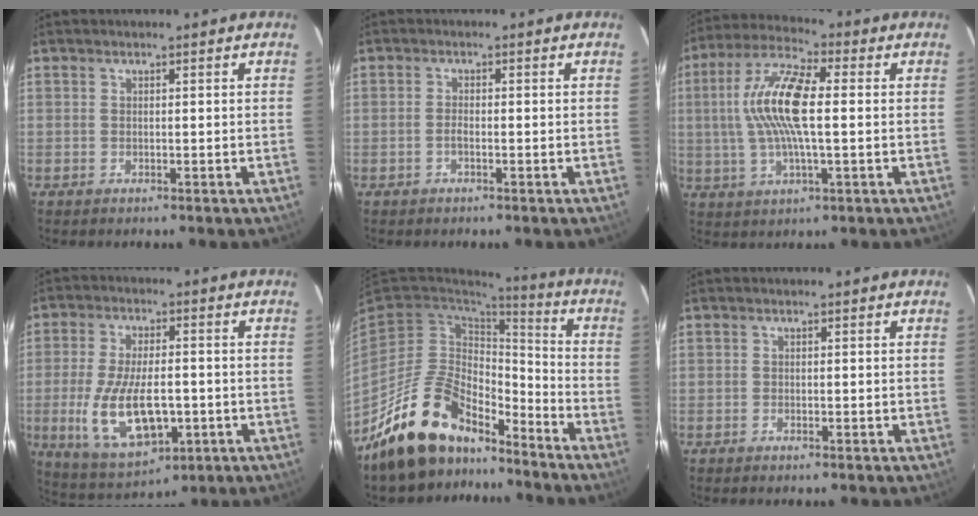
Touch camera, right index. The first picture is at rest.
{"total": 1.3, "force": [-0.6, 0.4, 1.1], "torque": [-0.024, 0.003, -0.013]}
{"total": 13.6, "force": [1.1, 3.8, 13.0], "torque": [-0.262, 0.014, 0.015]}
{"total": 15.1, "force": [-3.4, 6.9, 13.0], "torque": [-0.265, -0.022, -0.044]}
{"total": 18.0, "force": [-14.0, 8.2, 7.6], "torque": [-0.167, 0.019, -0.234]}
{"total": 0.6, "force": [-0.6, 0.1, 0.2], "torque": [-0.005, -0.001, -0.011]}